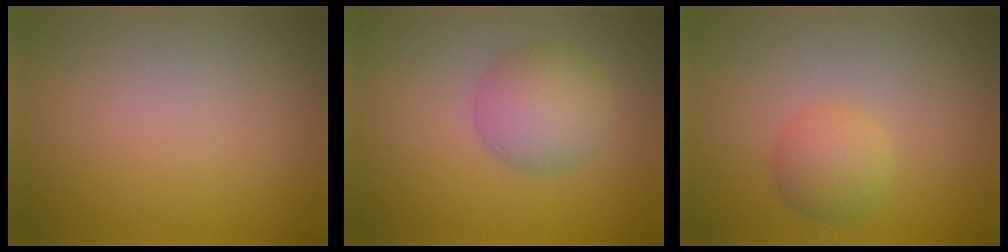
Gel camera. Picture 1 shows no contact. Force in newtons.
{"total": 4.3, "press": 4.3, "slide": 0.1}
{"total": 2.6, "press": 2.6, "slide": 0.1}